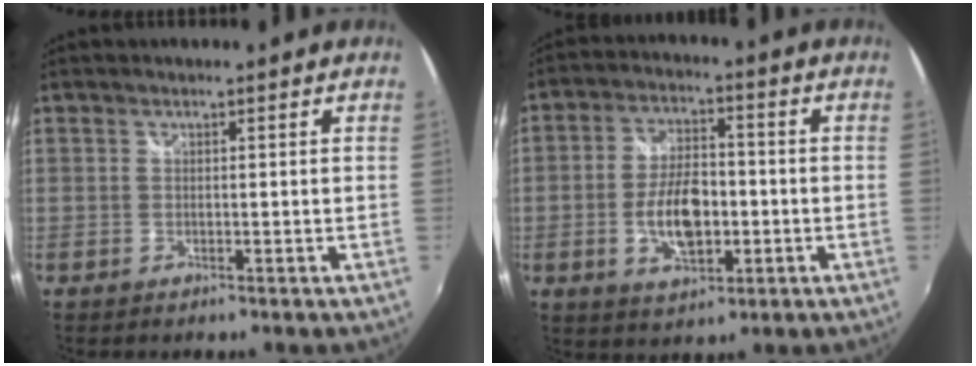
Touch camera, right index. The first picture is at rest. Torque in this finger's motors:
{"motor_torque": [1.77, 0.01, 0.59, 0.09]}